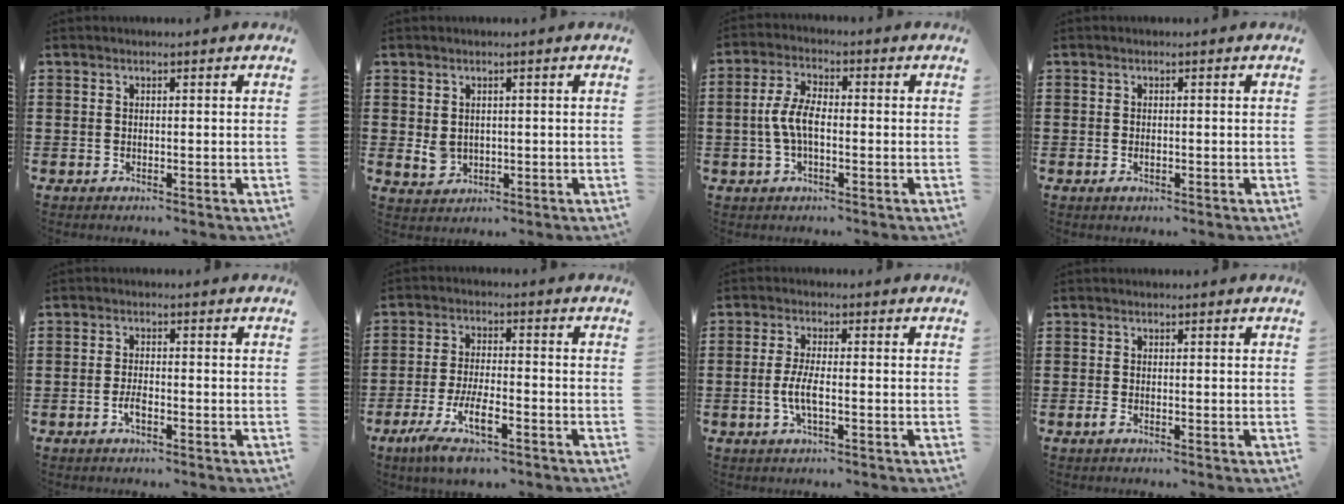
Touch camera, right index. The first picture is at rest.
{"total": 2.5, "force": [0.2, 2.1, 1.3], "torque": [-0.022, 0.003, 0.002]}
{"total": 5.5, "force": [-0.8, 2.5, 4.8], "torque": [-0.114, 0.000, -0.022]}
{"total": 0.9, "force": [-0.2, 0.4, 0.8], "torque": [-0.016, -0.003, -0.003]}
{"total": 2.7, "force": [-1.2, 0.9, 2.2], "torque": [-0.047, -0.002, -0.024]}
{"total": 7.7, "force": [-4.2, 2.3, 6.0], "torque": [-0.137, -0.007, -0.080]}
{"total": 3.9, "force": [-1.0, 0.9, 3.6], "torque": [-0.084, -0.006, -0.025]}
{"total": 0.7, "force": [-0.4, 0.1, 0.6], "torque": [-0.020, -0.009, -0.007]}